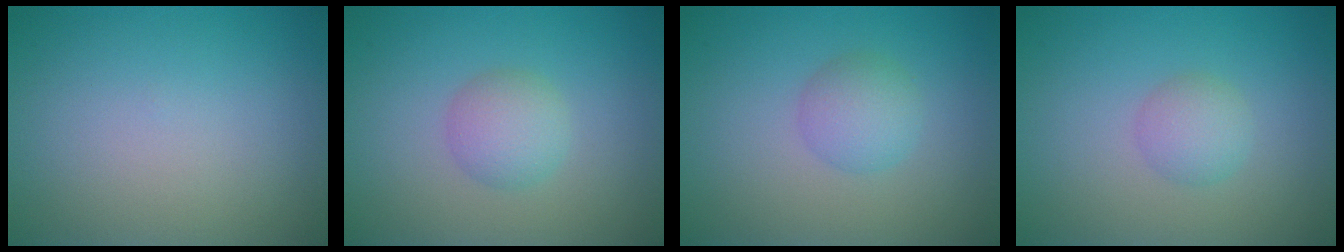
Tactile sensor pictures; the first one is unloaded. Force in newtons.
{"total": 2.5, "press": 2.5, "slide": 0.1}
{"total": 2.5, "press": 2.5, "slide": 0.1}
{"total": 1.9, "press": 1.9, "slide": 0.0}